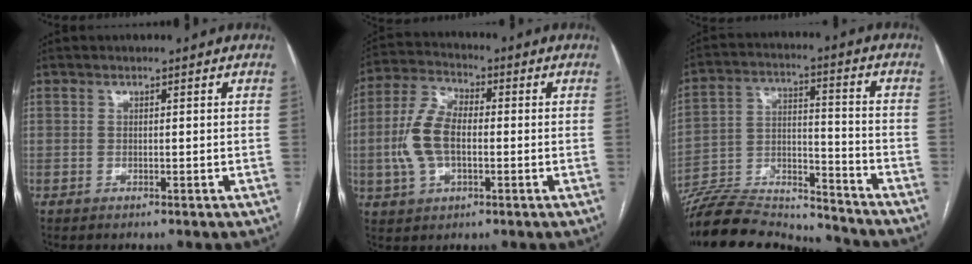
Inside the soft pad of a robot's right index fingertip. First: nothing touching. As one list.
[{"total": 9.8, "force": [-0.9, 5.2, 8.2], "torque": [-0.193, 0.019, -0.018]}, {"total": 19.5, "force": [-18.8, 2.0, 4.8], "torque": [-0.108, 0.013, -0.309]}]